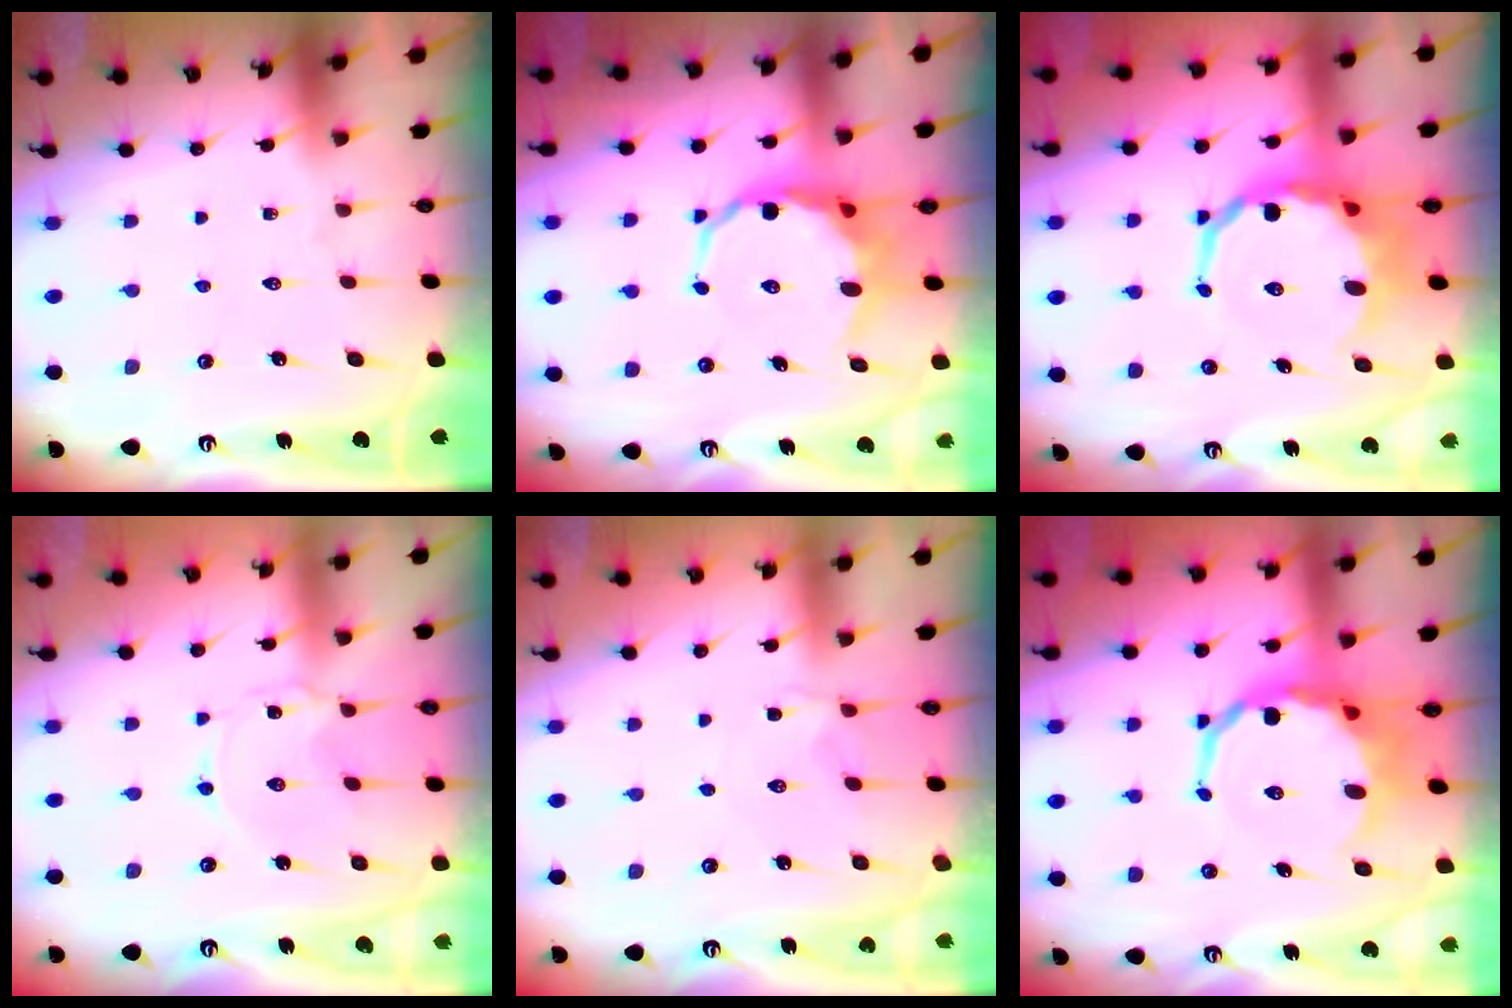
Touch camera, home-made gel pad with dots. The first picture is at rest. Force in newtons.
{"total": 9.3, "press": 9.0, "slide": 2.4}
{"total": 9.9, "press": 9.6, "slide": 2.4}
{"total": 1.0, "press": 1.0, "slide": 0.2}
{"total": 1.9, "press": 1.8, "slide": 0.6}
{"total": 9.3, "press": 9.0, "slide": 2.3}